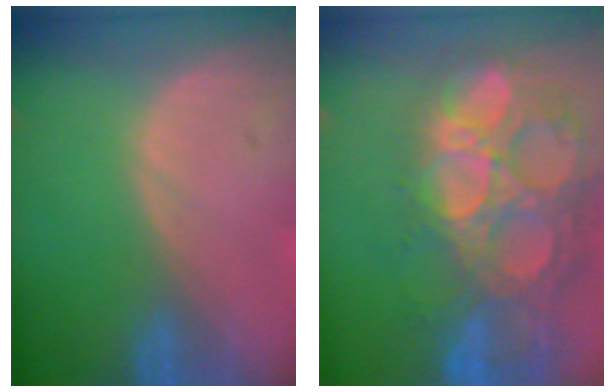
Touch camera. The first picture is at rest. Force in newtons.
{"total": 15.2, "press": 12.6, "slide": 8.5}